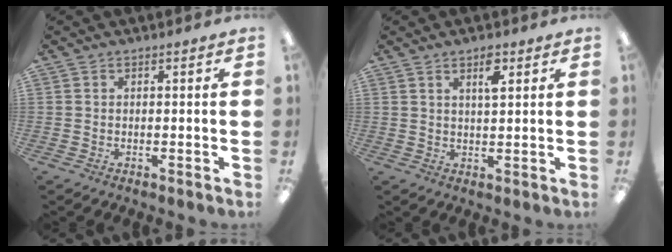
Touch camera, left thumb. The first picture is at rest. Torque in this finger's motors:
{"motor_torque": [0.14, 0.06, -0.09, -0.22, 0.01]}